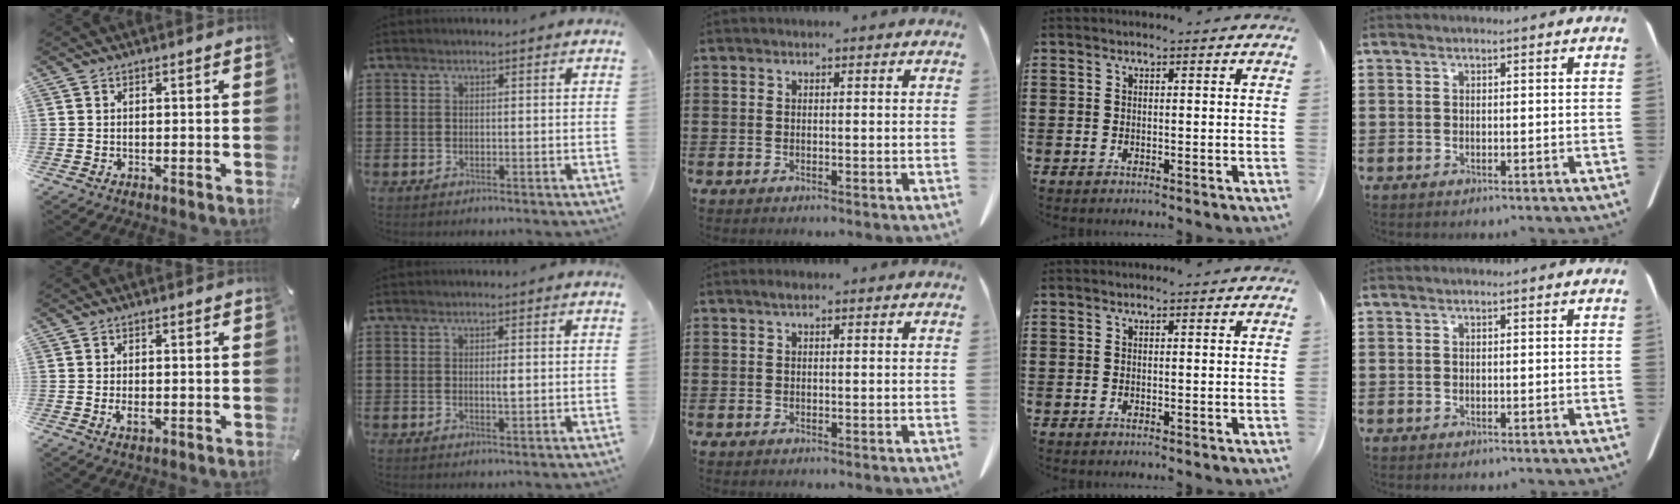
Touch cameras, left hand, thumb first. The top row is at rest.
{"thumb": {"total": 2.2, "force": [-0.3, 1.1, 1.8], "torque": [-0.034, -0.006, -0.009]}, "index": {"total": 1.3, "force": [0.1, 0.2, 1.3], "torque": [-0.025, 0.000, 0.000]}, "middle": {"total": 0.7, "force": [0.2, 0.3, 0.5], "torque": [-0.012, 0.003, 0.005]}}